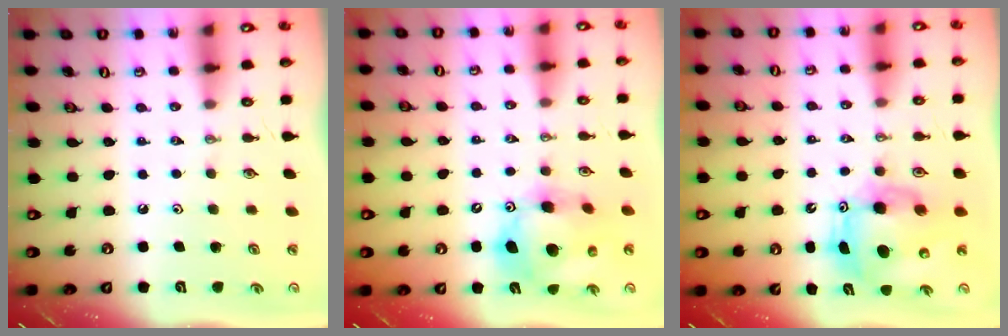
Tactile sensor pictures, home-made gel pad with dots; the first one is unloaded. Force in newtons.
{"total": 14.5, "press": 14.3, "slide": 2.3}
{"total": 9.4, "press": 9.2, "slide": 1.8}